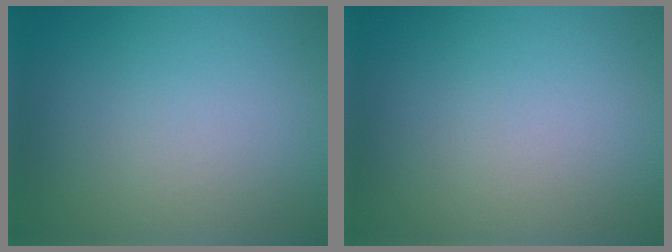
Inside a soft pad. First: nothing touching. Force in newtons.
{"total": 0.0}